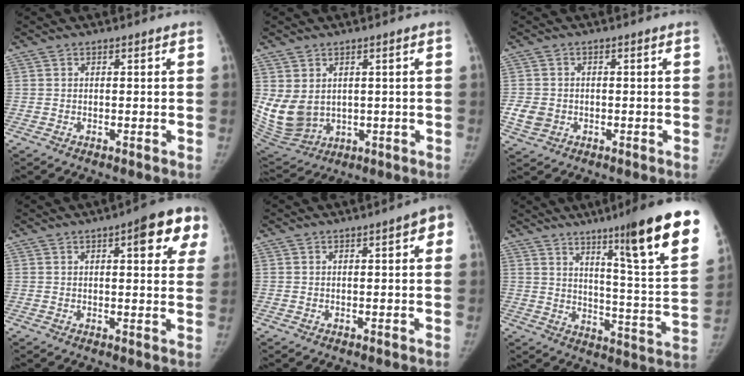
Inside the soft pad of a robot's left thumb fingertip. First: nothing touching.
{"total": 10.2, "force": [1.0, 8.0, 6.2], "torque": [-0.115, -0.015, 0.051]}
{"total": 4.0, "force": [-1.0, 3.5, 1.8], "torque": [-0.027, 0.003, -0.012]}
{"total": 10.9, "force": [4.7, 3.5, 9.2], "torque": [-0.075, -0.006, 0.047]}
{"total": 3.8, "force": [1.1, 1.2, 3.5], "torque": [-0.034, 0.005, 0.006]}
{"total": 22.1, "force": [13.4, 1.5, 17.5], "torque": [-0.227, -0.067, 0.196]}